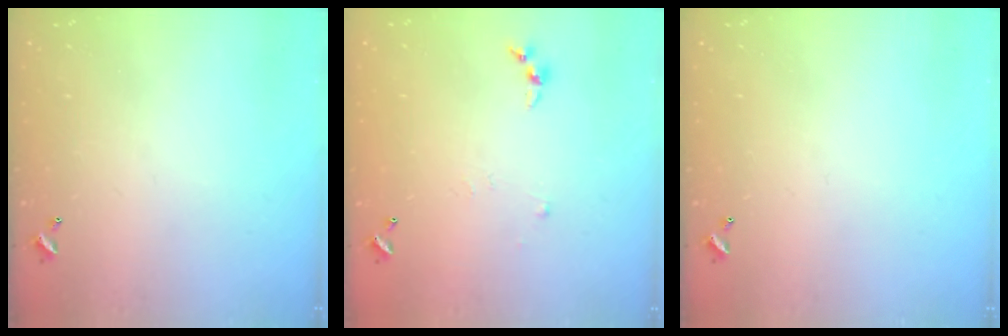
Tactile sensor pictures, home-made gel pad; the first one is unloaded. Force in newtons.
{"total": 3.3, "press": 3.3, "slide": 0.5}
{"total": 0.0}